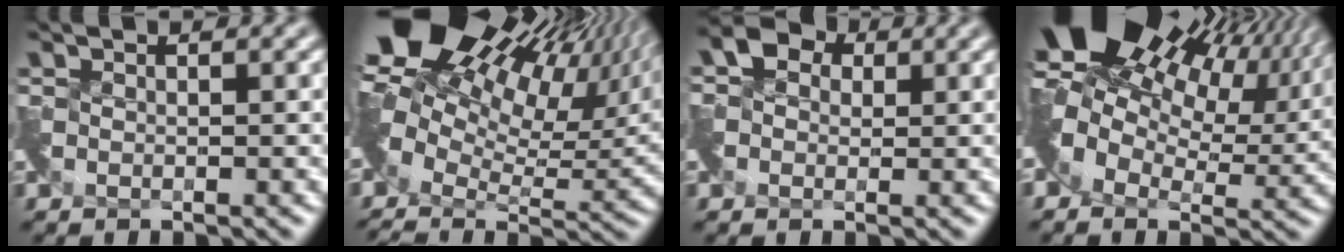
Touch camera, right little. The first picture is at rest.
{"total": 15.9, "force": [5.9, 9.2, 11.6], "torque": [-0.210, 0.038, 0.139]}
{"total": 2.0, "force": [-0.6, 1.9, -0.3], "torque": [0.010, 0.007, -0.013]}
{"total": 14.0, "force": [6.9, 8.3, 8.9], "torque": [-0.156, 0.034, 0.116]}